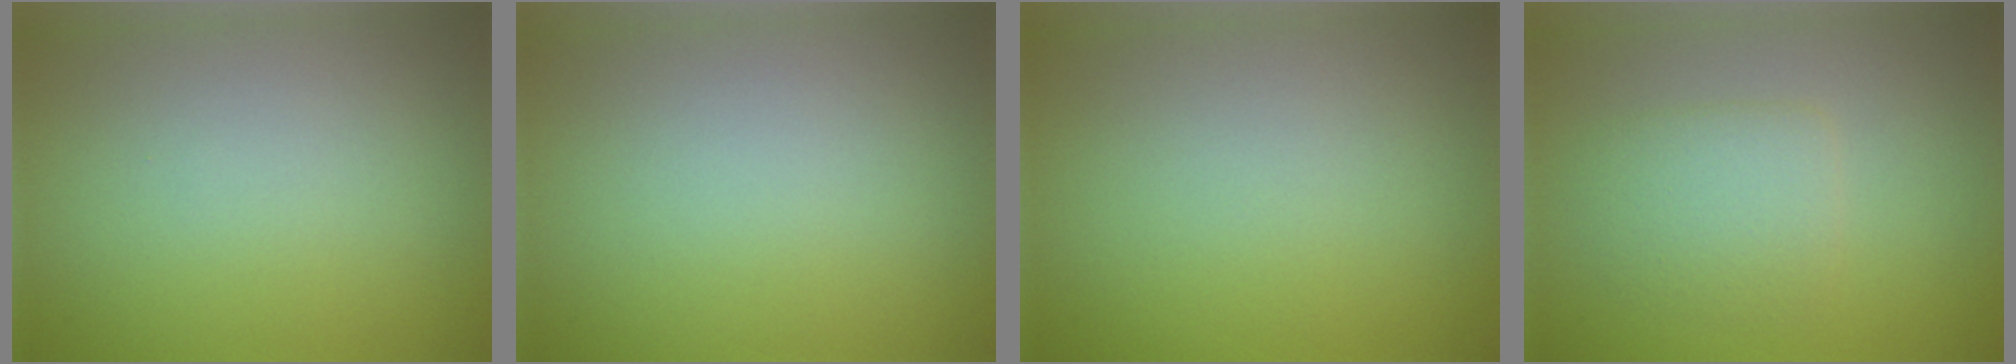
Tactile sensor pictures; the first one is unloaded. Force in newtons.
{"total": 0.0}
{"total": 0.0}
{"total": 2.6, "press": 2.6, "slide": 0.2}